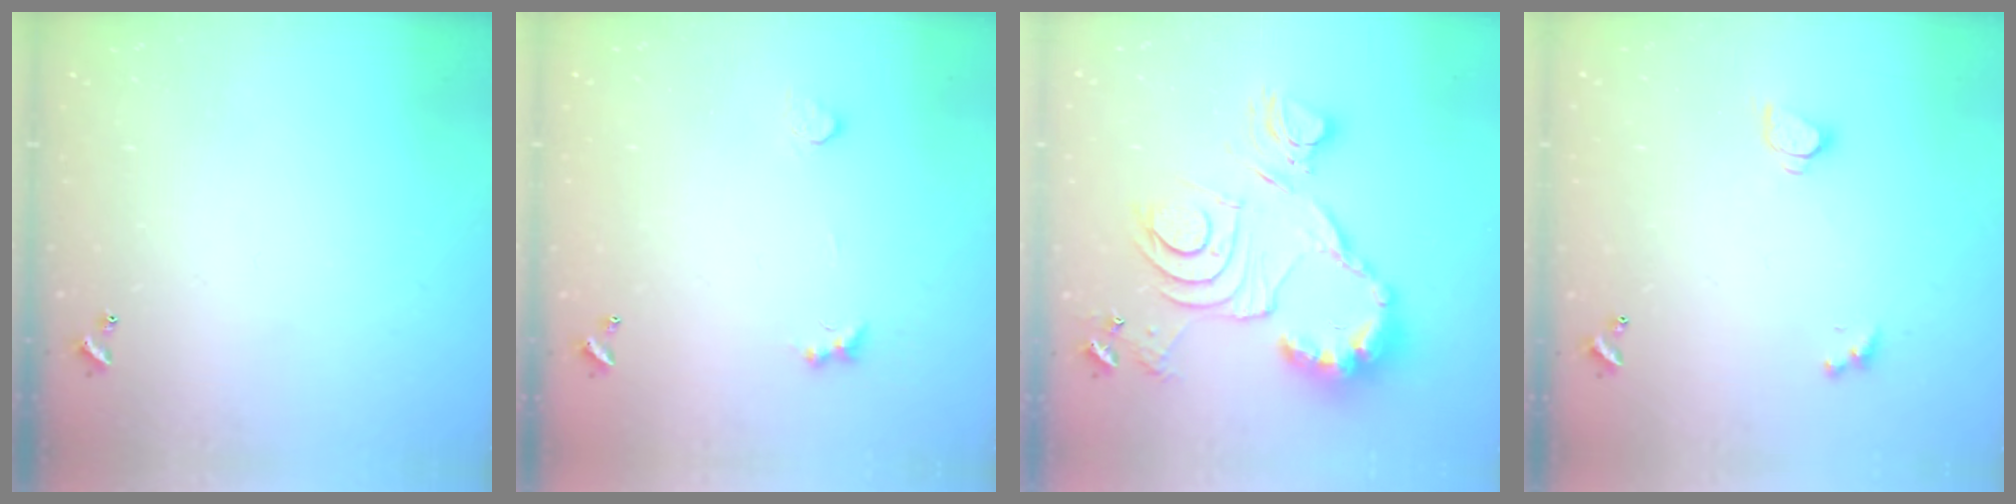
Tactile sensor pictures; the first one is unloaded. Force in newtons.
{"total": 1.4, "press": 1.1, "slide": 0.9}
{"total": 17.7, "press": 17.6, "slide": 1.4}
{"total": 1.6, "press": 1.5, "slide": 0.4}